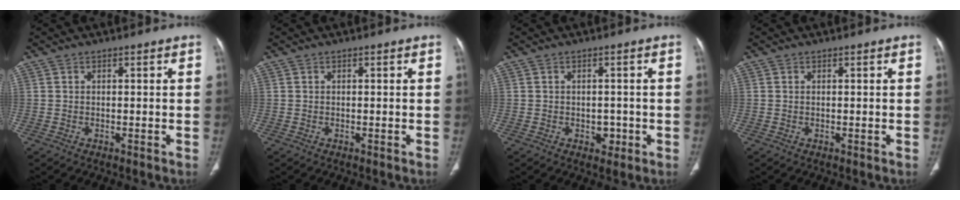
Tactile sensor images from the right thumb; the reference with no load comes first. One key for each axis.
{"total": 0.0}
{"total": 2.4, "fx": -0.8, "fy": 1.9, "fz": 1.3, "tx": -0.003, "ty": 0.002, "tz": -0.008}
{"total": 0.0}